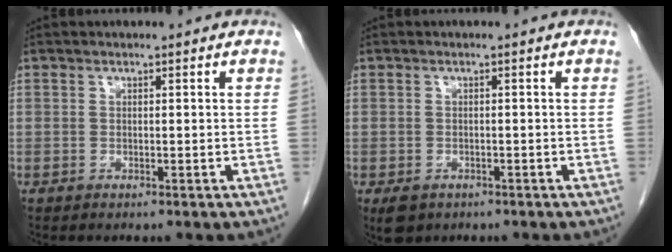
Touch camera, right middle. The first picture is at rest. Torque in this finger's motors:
{"motor_torque": [0.43, -0.22, 0.13, 0.03]}